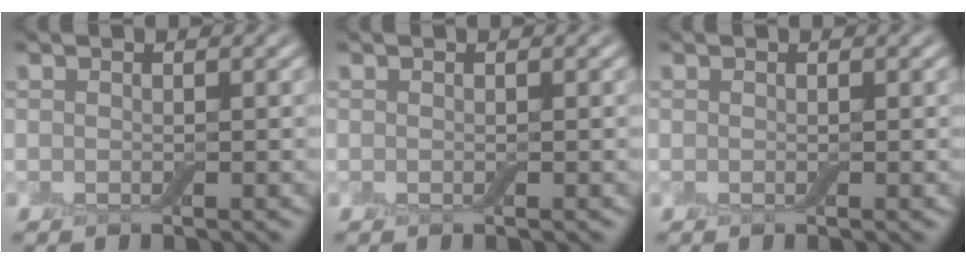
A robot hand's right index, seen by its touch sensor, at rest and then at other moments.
{"total": 0.0}
{"total": 0.0}